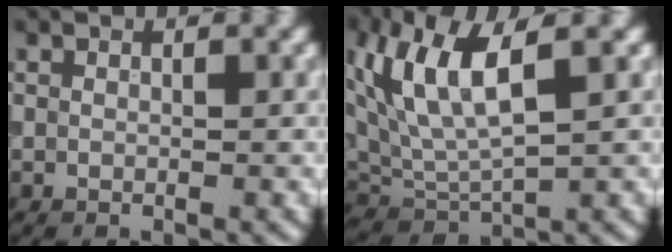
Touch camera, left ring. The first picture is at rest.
{"total": 8.5, "force": [3.4, 3.2, 7.2], "torque": [-0.152, 0.007, 0.060]}